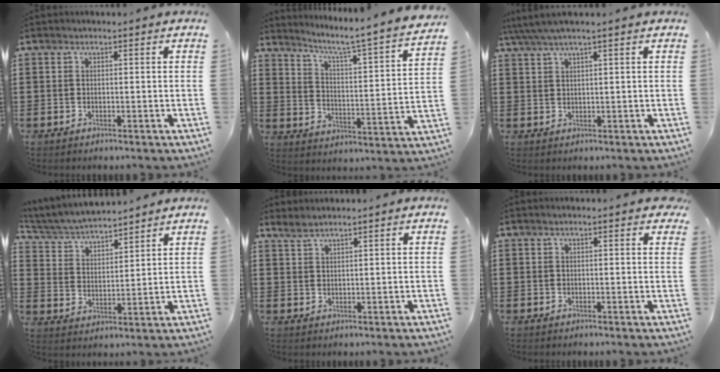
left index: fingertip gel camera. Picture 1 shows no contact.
{"total": 4.7, "force": [3.9, -1.0, 2.5], "torque": [-0.069, -0.045, 0.049]}
{"total": 2.6, "force": [1.5, -0.1, 2.1], "torque": [-0.043, 0.002, 0.027]}
{"total": 4.8, "force": [4.6, 0.4, 1.2], "torque": [-0.045, -0.029, 0.077]}
{"total": 1.8, "force": [1.7, 0.1, 0.6], "torque": [-0.016, 0.001, 0.034]}
{"total": 1.2, "force": [0.8, 0.0, 0.9], "torque": [-0.018, 0.001, 0.014]}